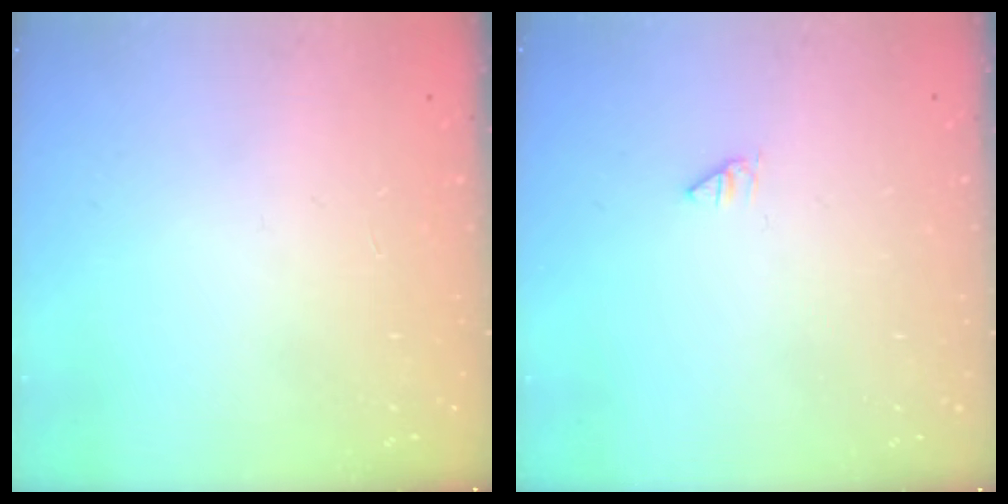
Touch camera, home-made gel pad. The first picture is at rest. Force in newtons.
{"total": 0.0}